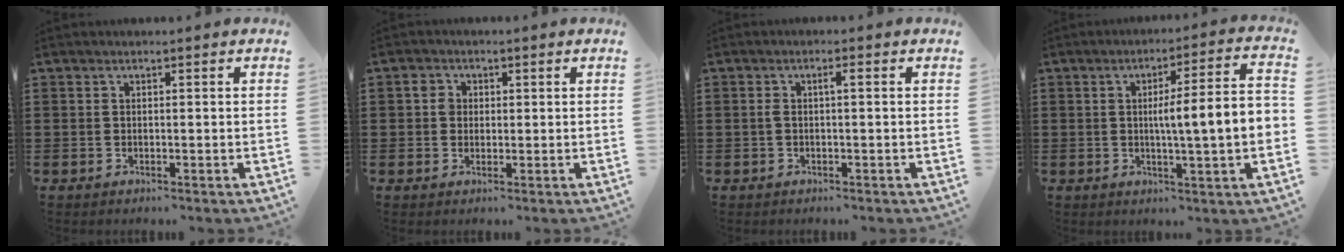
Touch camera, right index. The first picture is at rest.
{"total": 2.0, "force": [0.3, 1.8, 1.0], "torque": [-0.024, 0.010, 0.003]}
{"total": 1.6, "force": [-0.2, 0.1, 1.6], "torque": [-0.030, 0.002, -0.005]}
{"total": 7.9, "force": [-0.2, 0.4, 7.9], "torque": [-0.135, -0.006, -0.013]}